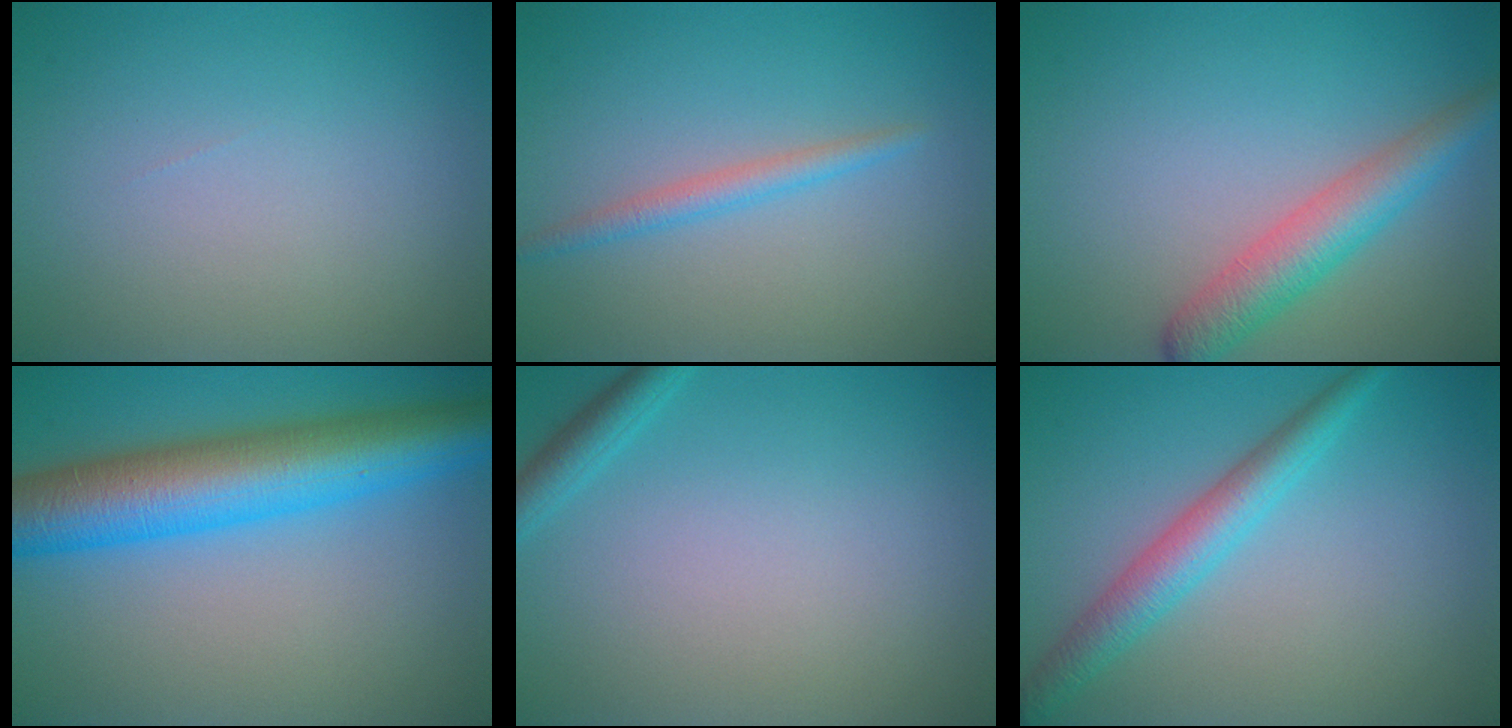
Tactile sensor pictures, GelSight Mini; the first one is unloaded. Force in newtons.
{"total": 1.7, "press": 1.7, "slide": 0.1}
{"total": 4.4, "press": 4.4, "slide": 0.1}
{"total": 9.9, "press": 9.9, "slide": 0.1}
{"total": 1.7, "press": 1.7, "slide": 0.1}
{"total": 3.7, "press": 3.7, "slide": 0.1}